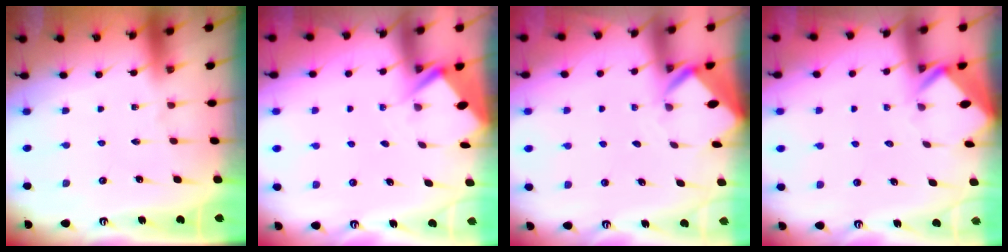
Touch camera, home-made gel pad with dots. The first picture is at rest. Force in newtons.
{"total": 2.9, "press": 2.9, "slide": 0.3}
{"total": 2.8, "press": 2.8, "slide": 0.1}
{"total": 2.8, "press": 2.8, "slide": 0.1}